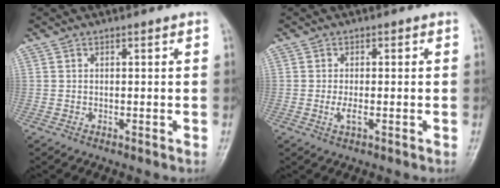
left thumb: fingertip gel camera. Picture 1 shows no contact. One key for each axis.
{"total": 2.3, "fx": -0.6, "fy": 0.9, "fz": 2.0, "tx": -0.043, "ty": -0.003, "tz": -0.013}